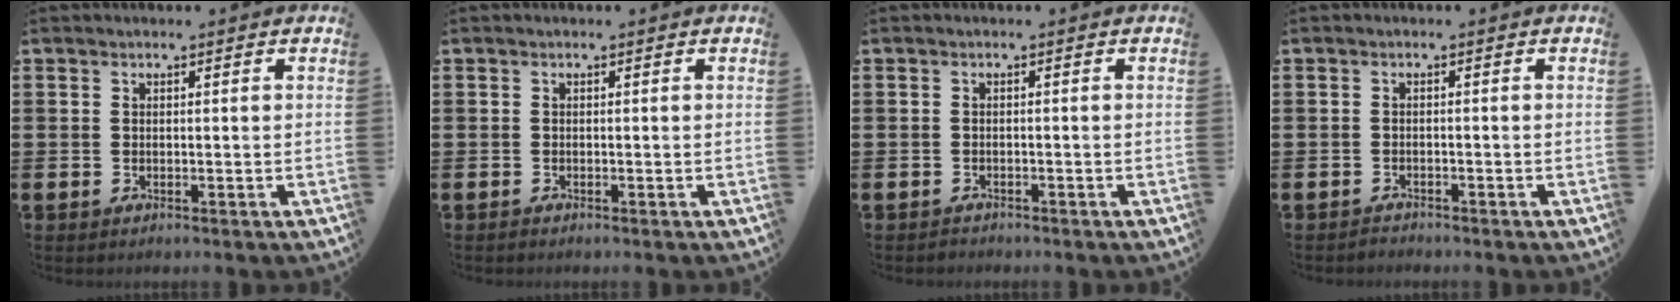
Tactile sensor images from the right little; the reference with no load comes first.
{"total": 0.0}
{"total": 0.6, "force": [-0.6, 0.1, -0.1], "torque": [0.000, 0.000, -0.013]}
{"total": 0.9, "force": [-0.9, 0.1, -0.1], "torque": [-0.001, 0.001, -0.019]}